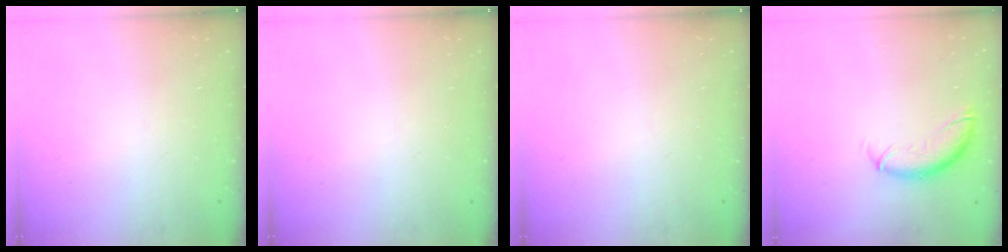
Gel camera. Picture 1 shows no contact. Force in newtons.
{"total": 0.0}
{"total": 0.0}
{"total": 9.9, "press": 9.8, "slide": 1.4}